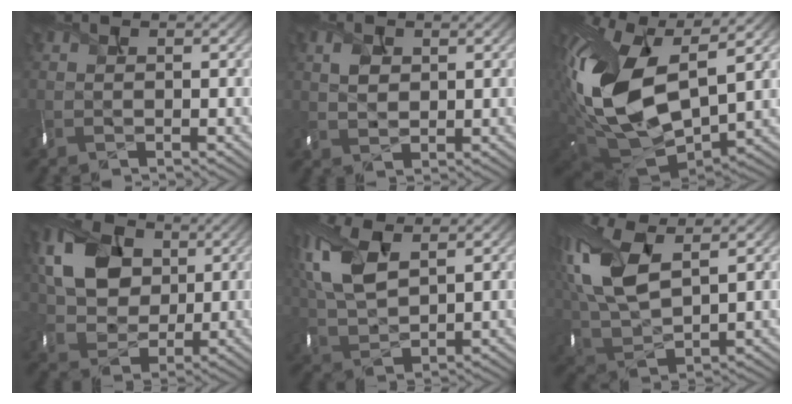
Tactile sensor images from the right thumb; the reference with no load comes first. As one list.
[{"total": 2.1, "force": [0.8, 1.7, 0.9], "torque": [-0.029, -0.007, 0.025]}, {"total": 18.4, "force": [2.8, 10.9, 14.6], "torque": [-0.327, -0.021, 0.067]}, {"total": 9.5, "force": [2.5, 7.6, 5.1], "torque": [-0.128, 0.003, 0.042]}, {"total": 10.1, "force": [4.0, 5.3, 7.7], "torque": [-0.217, 0.004, 0.083]}, {"total": 12.4, "force": [4.8, 6.2, 9.6], "torque": [-0.253, 0.004, 0.100]}]